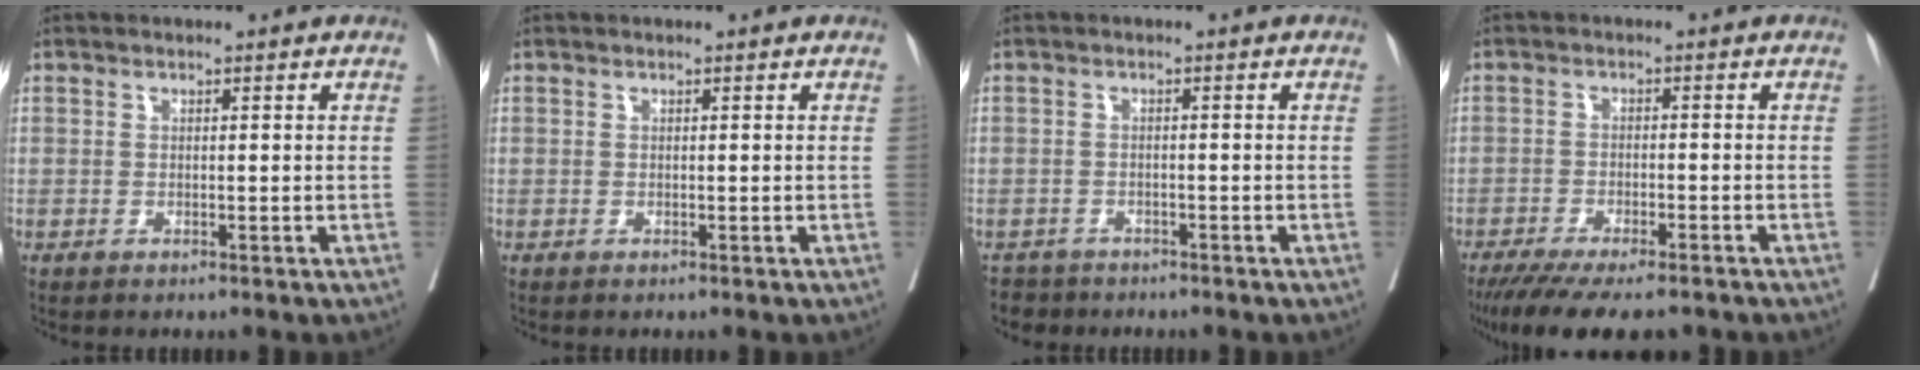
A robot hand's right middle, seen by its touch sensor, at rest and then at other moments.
{"total": 0.0}
{"total": 3.4, "force": [-3.0, 1.5, -0.4], "torque": [0.005, -0.001, -0.052]}
{"total": 12.6, "force": [-10.2, 3.0, 6.7], "torque": [-0.109, -0.025, -0.153]}